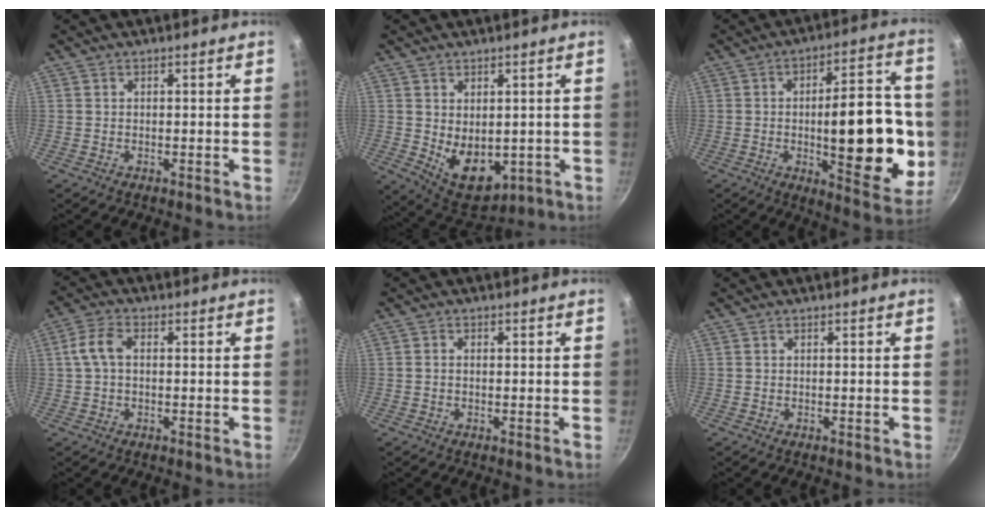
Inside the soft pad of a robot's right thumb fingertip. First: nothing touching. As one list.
[{"total": 10.0, "force": [-0.3, 6.7, 7.3], "torque": [-0.083, -0.023, 0.019]}, {"total": 23.2, "force": [-2.8, 9.2, 21.1], "torque": [-0.241, 0.007, -0.036]}, {"total": 5.1, "force": [0.5, 2.8, 4.1], "torque": [-0.093, 0.016, 0.005]}, {"total": 1.0, "force": [-0.1, 0.7, 0.7], "torque": [-0.012, 0.004, -0.003]}, {"total": 0.0}]